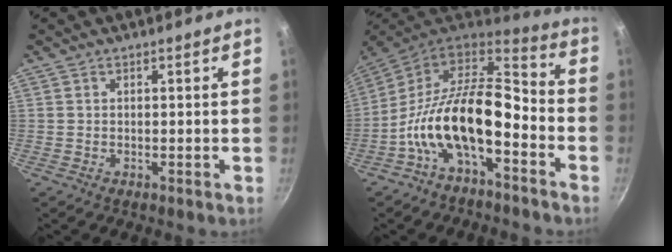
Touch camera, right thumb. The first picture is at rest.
{"total": 17.6, "force": [-5.4, 8.7, 14.3], "torque": [-0.250, 0.061, -0.115]}